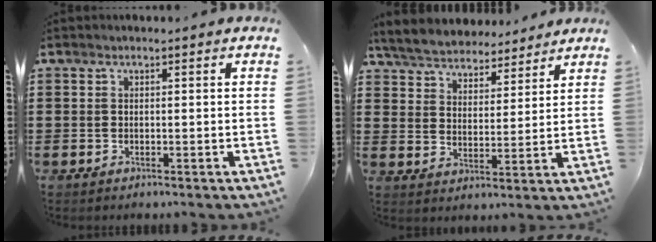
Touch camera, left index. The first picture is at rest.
{"total": 5.1, "force": [5.1, 0.7, 0.2], "torque": [-0.032, -0.032, 0.088]}